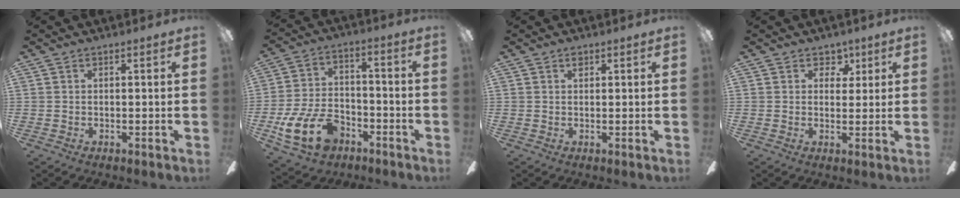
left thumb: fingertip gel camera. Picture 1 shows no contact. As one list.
[{"total": 16.7, "force": [-8.3, 10.1, 10.4], "torque": [-0.216, 0.051, -0.142]}, {"total": 1.1, "force": [0.7, 0.6, 0.5], "torque": [-0.004, -0.001, 0.011]}, {"total": 4.1, "force": [2.3, 3.1, 1.4], "torque": [-0.005, -0.009, 0.036]}]